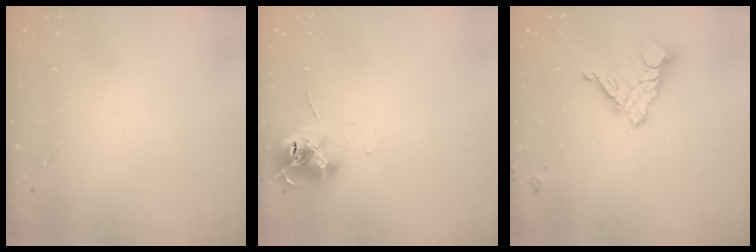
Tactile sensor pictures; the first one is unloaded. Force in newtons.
{"total": 12.3, "press": 12.3, "slide": 0.8}
{"total": 12.6, "press": 12.5, "slide": 1.1}